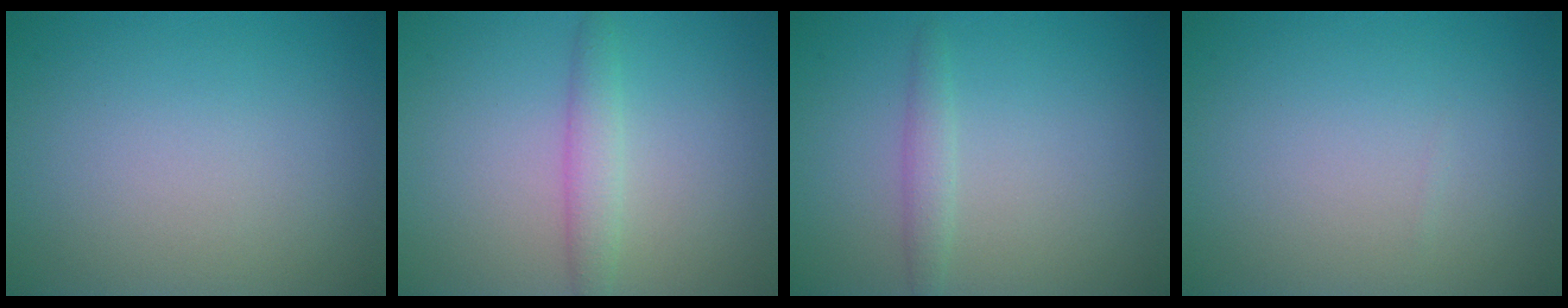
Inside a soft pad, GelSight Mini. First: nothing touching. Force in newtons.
{"total": 2.1, "press": 2.1, "slide": 0.1}
{"total": 1.4, "press": 1.4, "slide": 0.1}
{"total": 0.0}